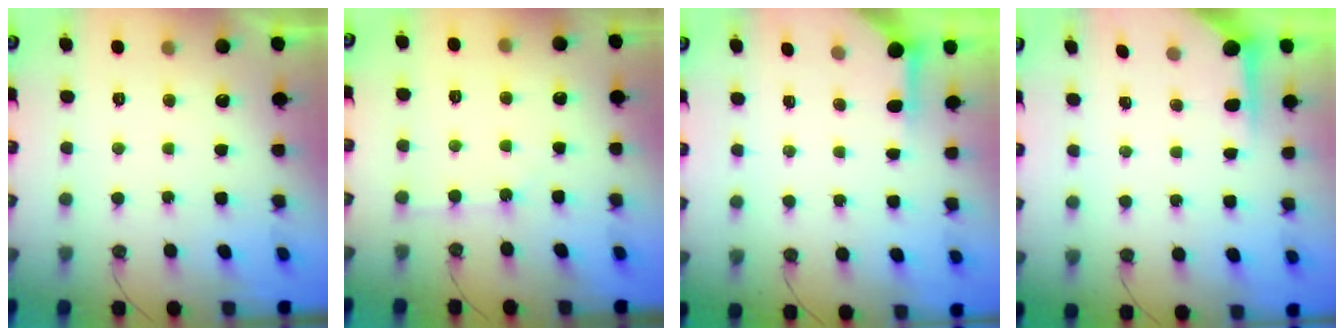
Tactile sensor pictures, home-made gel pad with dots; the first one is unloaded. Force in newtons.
{"total": 1.5, "press": 1.5, "slide": 0.3}
{"total": 3.9, "press": 3.8, "slide": 0.4}
{"total": 5.9, "press": 5.9, "slide": 0.2}